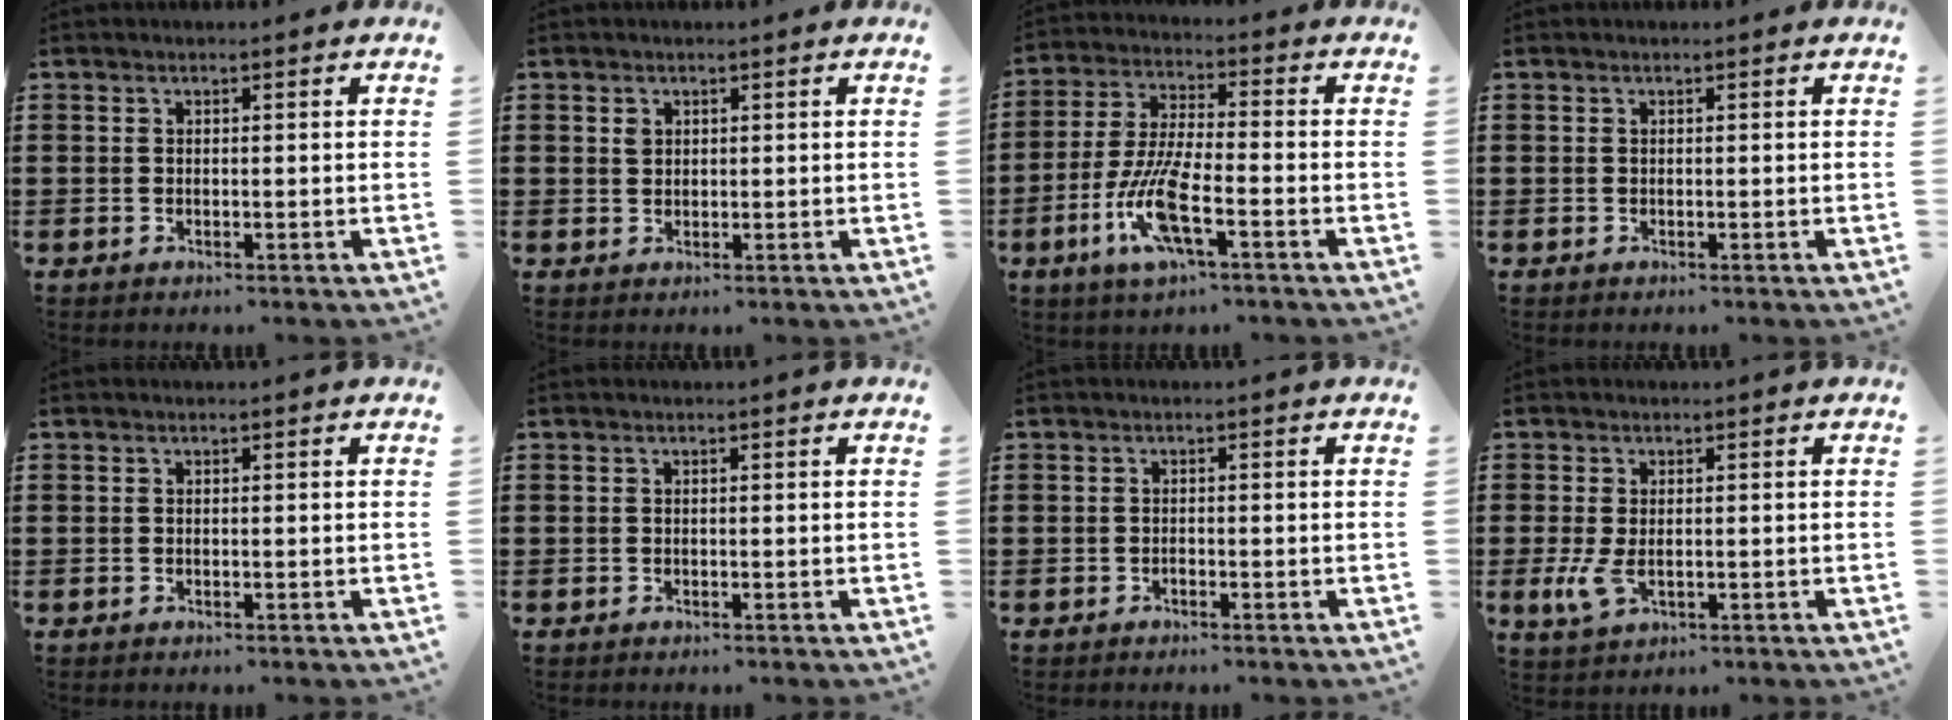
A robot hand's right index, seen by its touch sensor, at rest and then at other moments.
{"total": 1.3, "force": [0.6, 0.9, 0.6], "torque": [-0.014, 0.004, 0.011]}
{"total": 9.9, "force": [-4.3, 2.3, 8.6], "torque": [-0.199, -0.015, -0.085]}
{"total": 0.0}
{"total": 0.0}
{"total": 0.0}
{"total": 0.5, "force": [-0.4, 0.3, 0.3], "torque": [-0.006, -0.001, -0.008]}
{"total": 3.9, "force": [-0.4, 2.0, 3.3], "torque": [-0.080, -0.006, -0.010]}